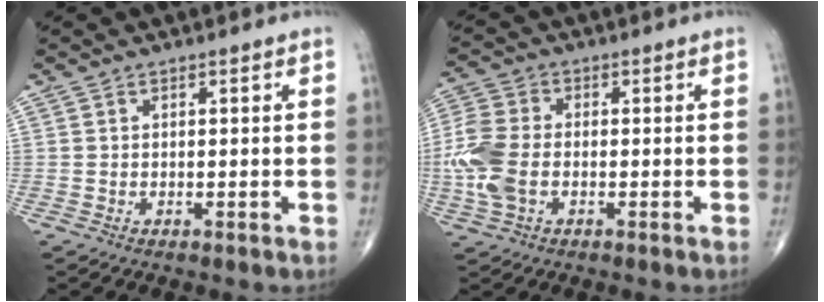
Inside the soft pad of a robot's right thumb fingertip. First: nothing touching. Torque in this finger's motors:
{"motor_torque": [0.25, 0.16, 0.75, 0.18, 0.11]}